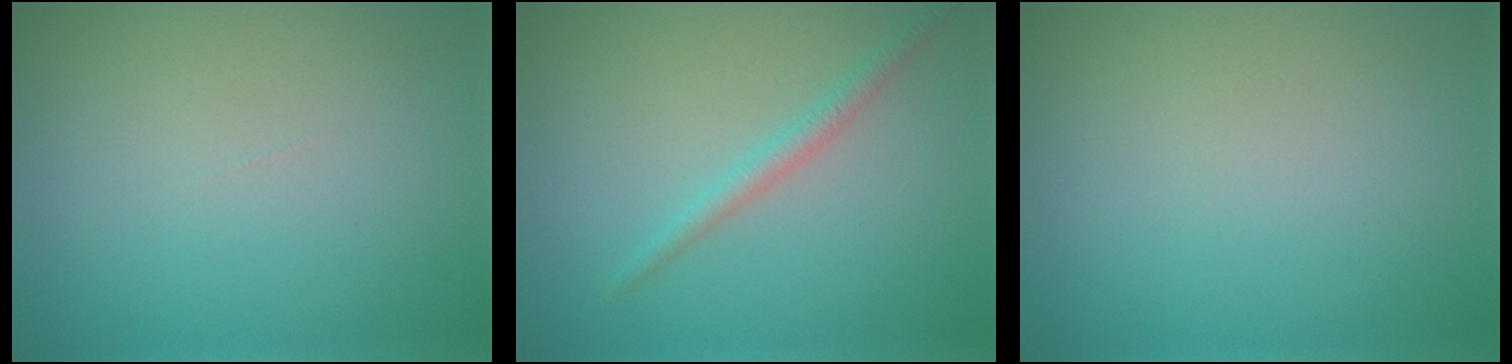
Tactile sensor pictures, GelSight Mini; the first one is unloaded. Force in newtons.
{"total": 1.6, "press": 1.6, "slide": 0.1}
{"total": 0.0}